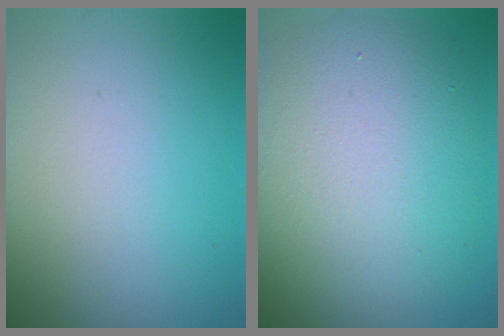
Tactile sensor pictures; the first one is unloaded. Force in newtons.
{"total": 9.7, "press": 9.7, "slide": 0.6}